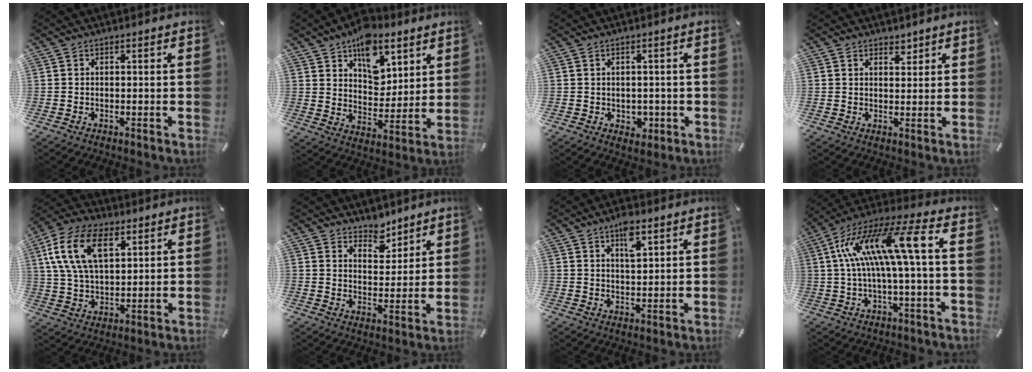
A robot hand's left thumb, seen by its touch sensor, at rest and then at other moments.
{"total": 12.9, "force": [7.8, 8.5, 5.6], "torque": [-0.072, -0.052, 0.142]}
{"total": 3.0, "force": [-0.5, 2.6, 1.3], "torque": [-0.007, -0.003, -0.012]}
{"total": 2.4, "force": [1.8, 1.6, 0.3], "torque": [0.006, -0.009, 0.031]}
{"total": 14.5, "force": [5.7, 8.5, 10.3], "torque": [-0.243, 0.006, 0.102]}
{"total": 6.1, "force": [5.2, 3.3, -0.2], "torque": [0.010, -0.041, 0.094]}
{"total": 5.7, "force": [3.2, 2.3, 4.1], "torque": [-0.064, -0.007, 0.051]}
{"total": 16.9, "force": [3.3, 3.1, 16.2], "torque": [-0.333, -0.011, 0.039]}